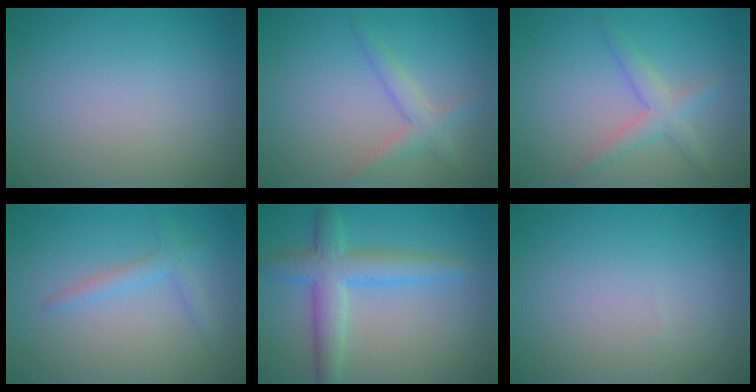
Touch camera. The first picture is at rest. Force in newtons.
{"total": 2.2, "press": 2.2, "slide": 0.1}
{"total": 2.4, "press": 2.4, "slide": 0.1}
{"total": 1.6, "press": 1.6, "slide": 0.1}
{"total": 4.6, "press": 4.6, "slide": 0.2}
{"total": 0.0}